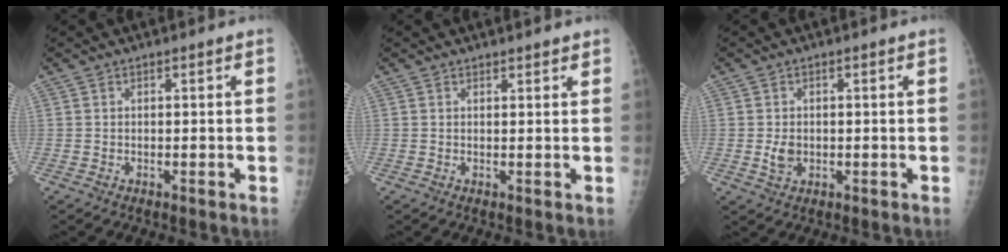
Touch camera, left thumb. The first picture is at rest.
{"total": 1.5, "force": [1.3, 0.5, 0.5], "torque": [0.000, -0.006, 0.017]}
{"total": 2.9, "force": [-0.2, 2.1, 1.9], "torque": [-0.030, -0.002, 0.001]}